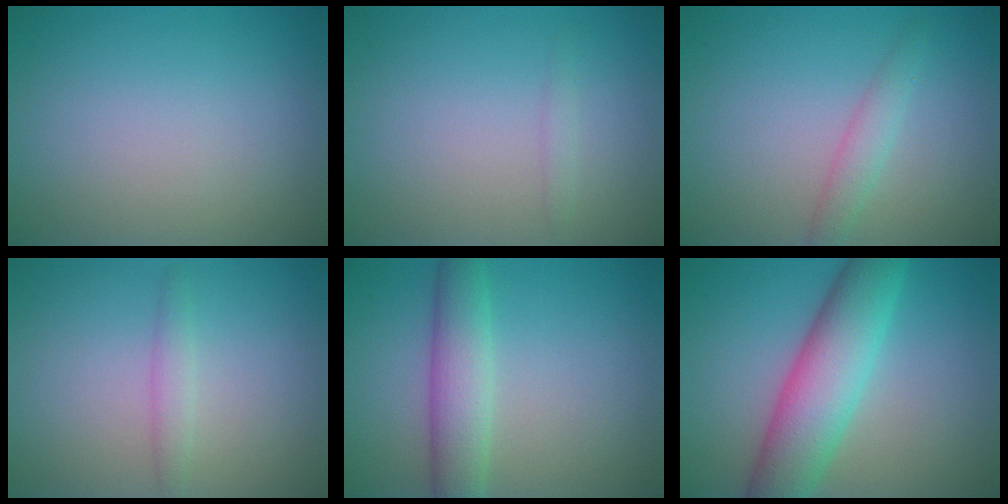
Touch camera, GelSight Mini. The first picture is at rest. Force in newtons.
{"total": 0.8, "press": 0.8, "slide": 0.0}
{"total": 1.8, "press": 1.8, "slide": 0.0}
{"total": 1.4, "press": 1.4, "slide": 0.0}
{"total": 4.3, "press": 4.3, "slide": 0.0}
{"total": 7.5, "press": 7.5, "slide": 0.0}